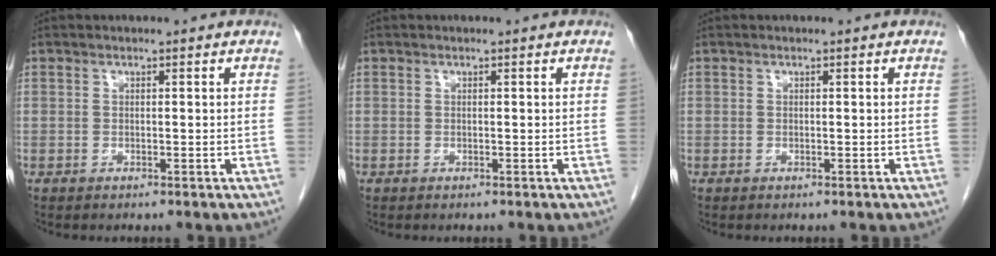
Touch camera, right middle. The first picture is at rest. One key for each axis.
{"total": 0.0}
{"total": 0.0}